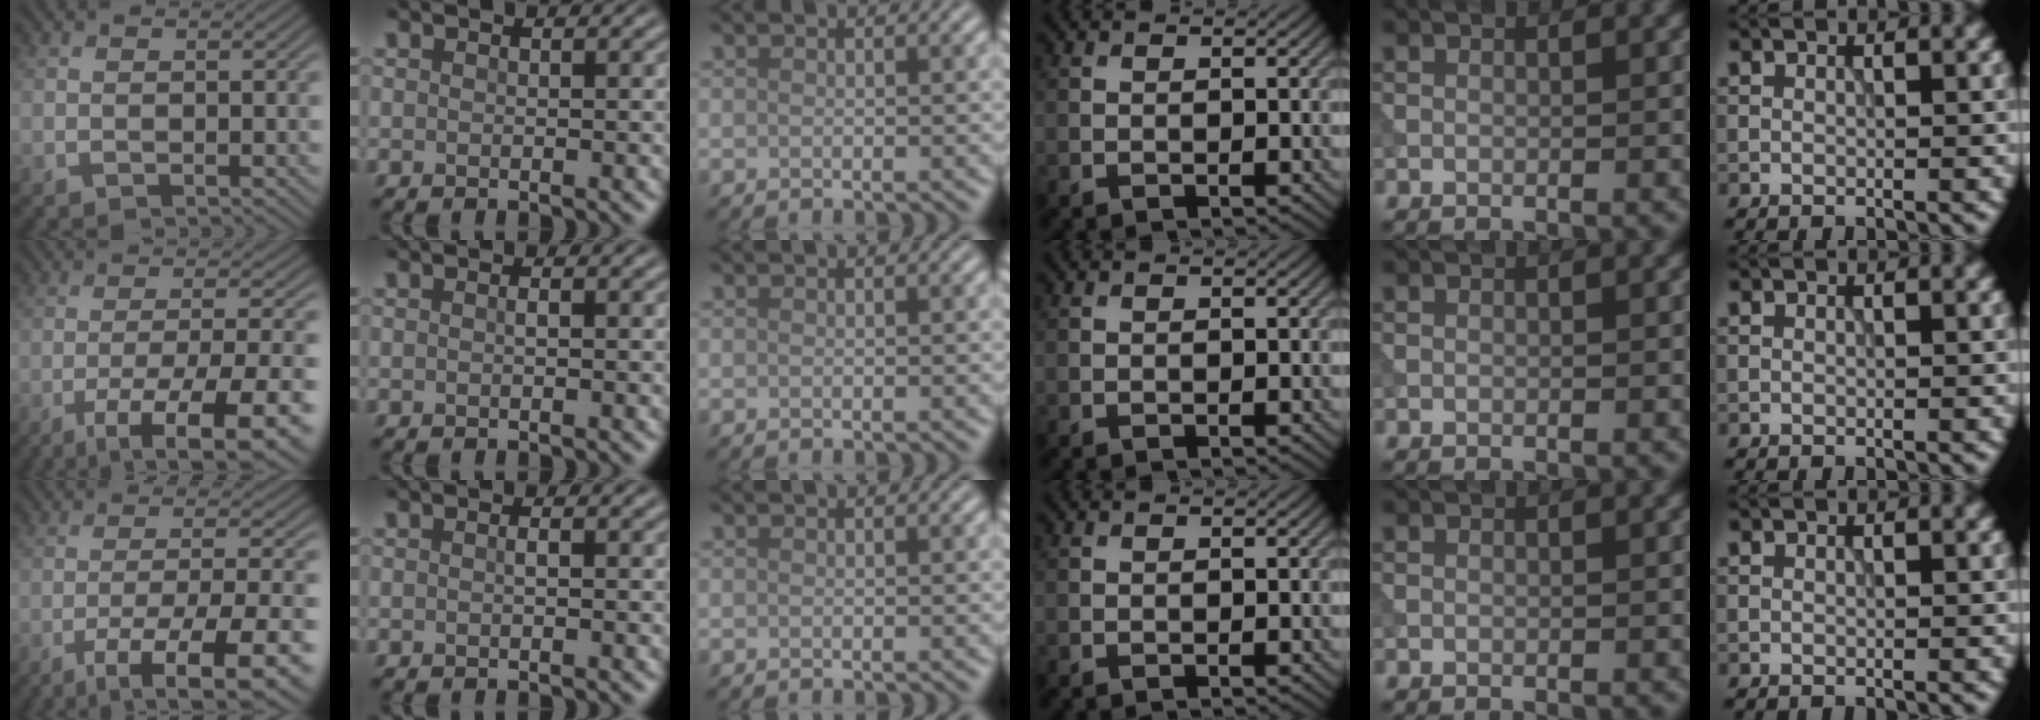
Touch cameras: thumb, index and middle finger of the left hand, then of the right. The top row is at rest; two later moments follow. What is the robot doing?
{"motion": "extract", "object": "tissue"}